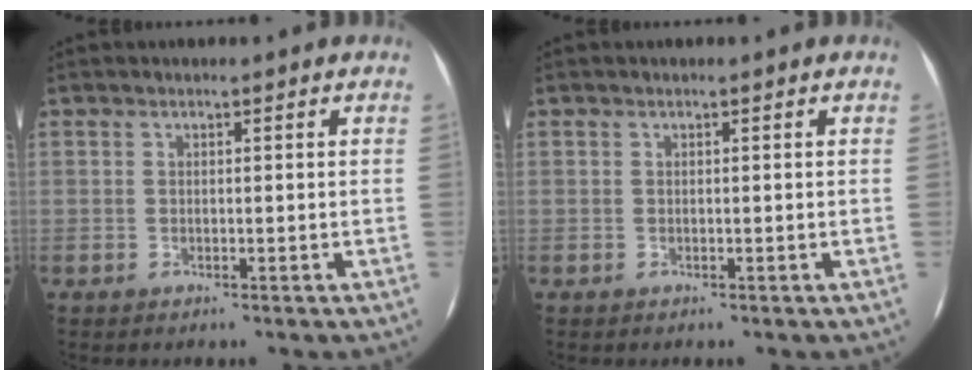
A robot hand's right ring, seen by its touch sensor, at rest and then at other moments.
{"total": 0.0}